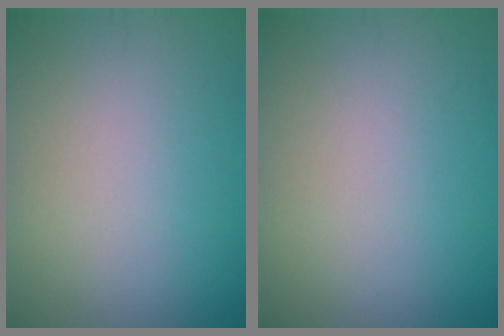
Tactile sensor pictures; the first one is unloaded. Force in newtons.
{"total": 0.0}